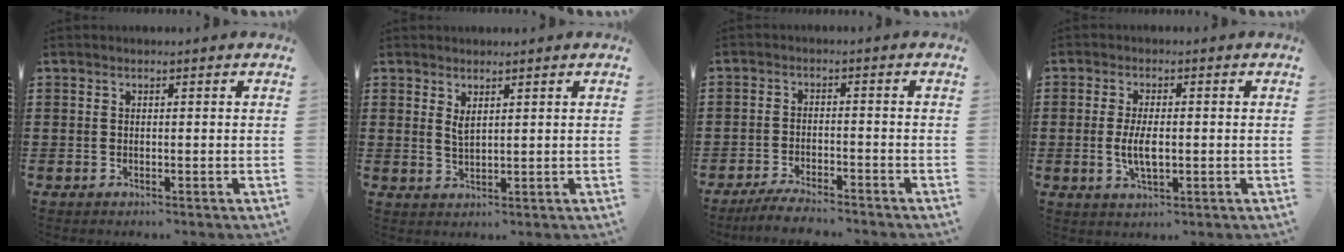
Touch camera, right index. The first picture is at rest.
{"total": 2.0, "force": [1.2, 0.7, 1.5], "torque": [-0.031, 0.002, 0.021]}
{"total": 3.9, "force": [-3.8, 0.2, 1.0], "torque": [-0.017, 0.003, -0.074]}
{"total": 4.5, "force": [-0.5, 1.9, 4.0], "torque": [-0.087, -0.002, -0.012]}